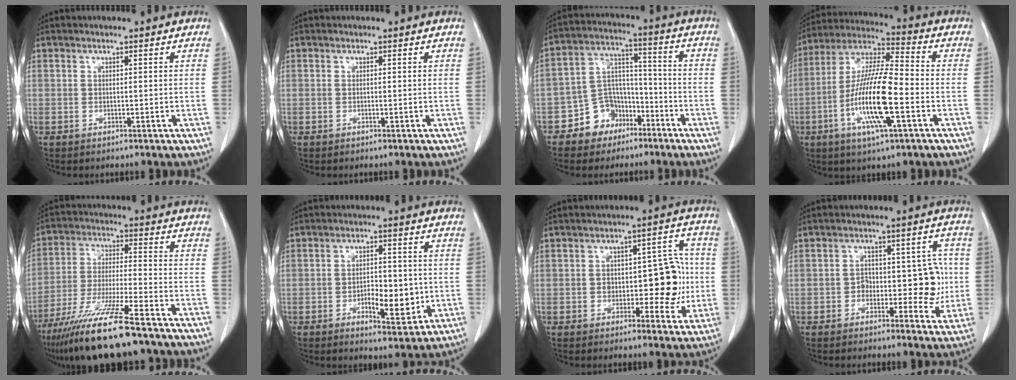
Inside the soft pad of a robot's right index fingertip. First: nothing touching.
{"total": 0.0}
{"total": 9.1, "force": [-5.5, 6.9, 2.4], "torque": [-0.046, 0.031, -0.089]}
{"total": 15.2, "force": [-4.4, 1.9, 14.5], "torque": [-0.287, -0.008, -0.083]}
{"total": 15.5, "force": [-11.6, 0.6, 10.2], "torque": [-0.209, -0.044, -0.206]}
{"total": 7.1, "force": [-1.6, 2.9, 6.3], "torque": [-0.095, -0.001, -0.018]}
{"total": 9.7, "force": [-1.1, 4.6, 8.5], "torque": [-0.098, 0.034, -0.008]}
{"total": 7.7, "force": [-1.3, 4.3, 6.3], "torque": [-0.063, 0.027, -0.015]}